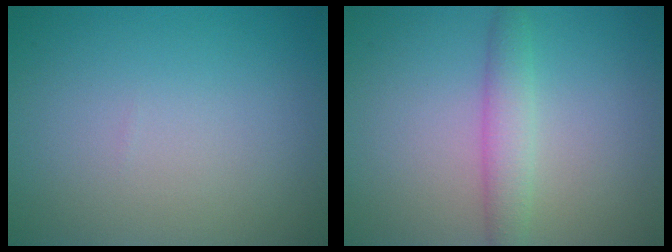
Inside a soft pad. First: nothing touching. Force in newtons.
{"total": 2.6, "press": 2.6, "slide": 0.1}